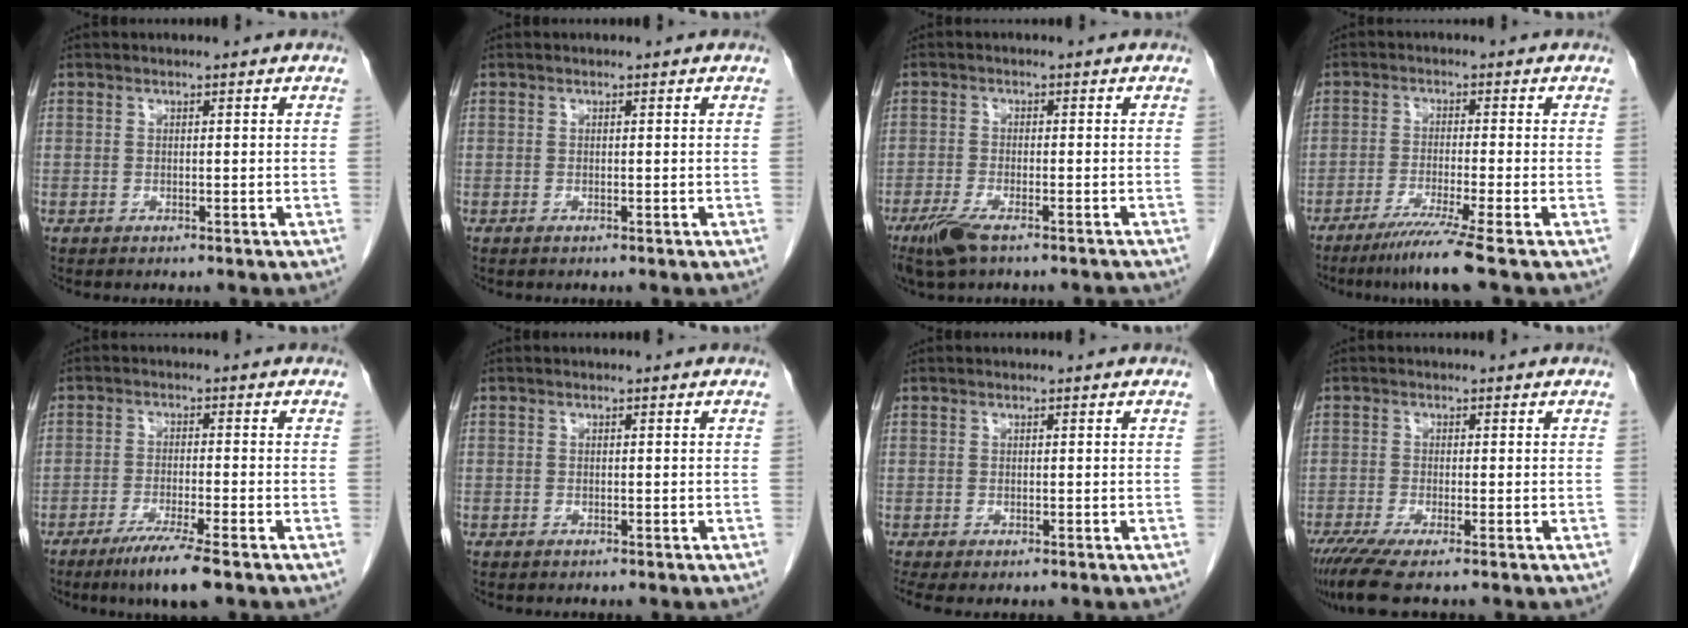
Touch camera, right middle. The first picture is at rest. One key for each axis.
{"total": 0.0}
{"total": 7.4, "fx": -5.7, "fy": 1.7, "fz": 4.4, "tx": -0.078, "ty": -0.015, "tz": -0.096}
{"total": 6.6, "fx": -4.7, "fy": -1.9, "fz": 4.2, "tx": -0.070, "ty": -0.023, "tz": -0.087}
{"total": 6.7, "fx": -4.6, "fy": -0.2, "fz": 5.0, "tx": -0.088, "ty": -0.018, "tz": -0.081}
{"total": 0.0}
{"total": 2.0, "fx": -1.3, "fy": 0.8, "fz": 1.2, "tx": -0.017, "ty": -0.007, "tz": -0.022}
{"total": 5.4, "fx": -3.8, "fy": 0.2, "fz": 3.8, "tx": -0.065, "ty": -0.015, "tz": -0.070}